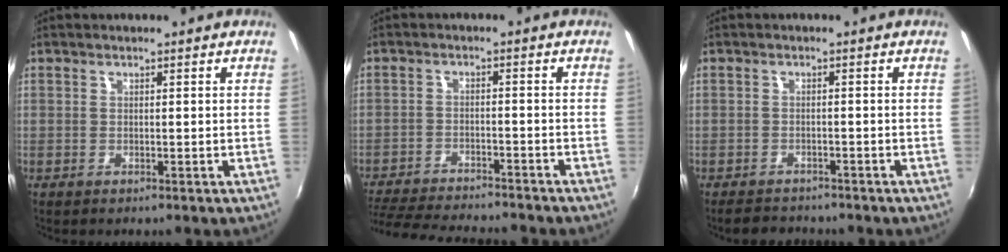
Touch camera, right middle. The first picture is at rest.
{"total": 15.7, "force": [-14.0, 2.5, 6.7], "torque": [-0.144, -0.026, -0.214]}
{"total": 4.2, "force": [-3.8, 1.6, 0.7], "torque": [-0.030, -0.002, -0.062]}